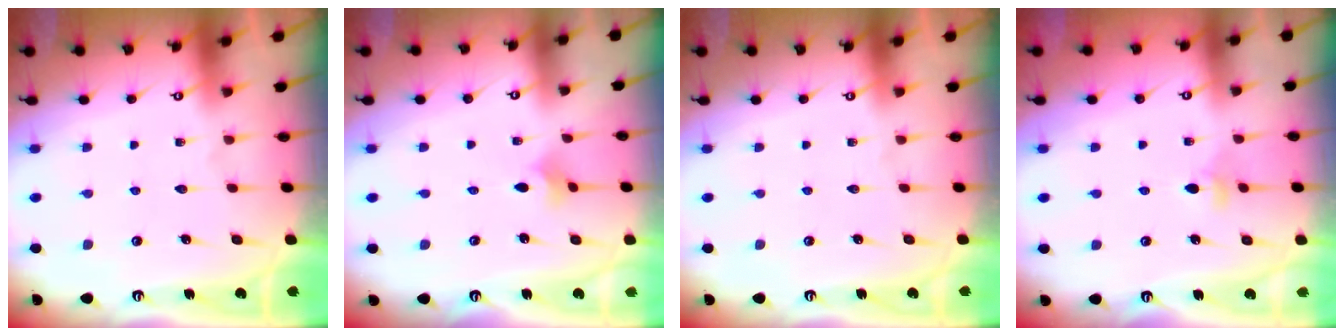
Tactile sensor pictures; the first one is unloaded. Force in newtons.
{"total": 2.5, "press": 2.5, "slide": 0.5}
{"total": 0.0}
{"total": 3.7, "press": 3.5, "slide": 0.9}